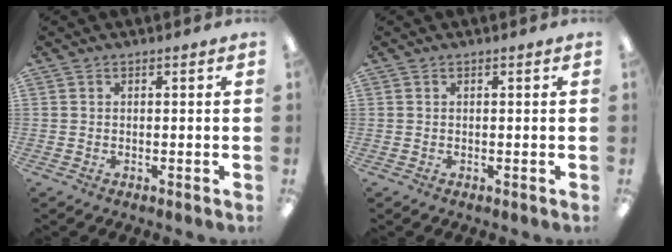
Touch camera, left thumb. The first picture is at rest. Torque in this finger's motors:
{"motor_torque": [0.05, 0.00, 0.26, 0.02, 0.01]}